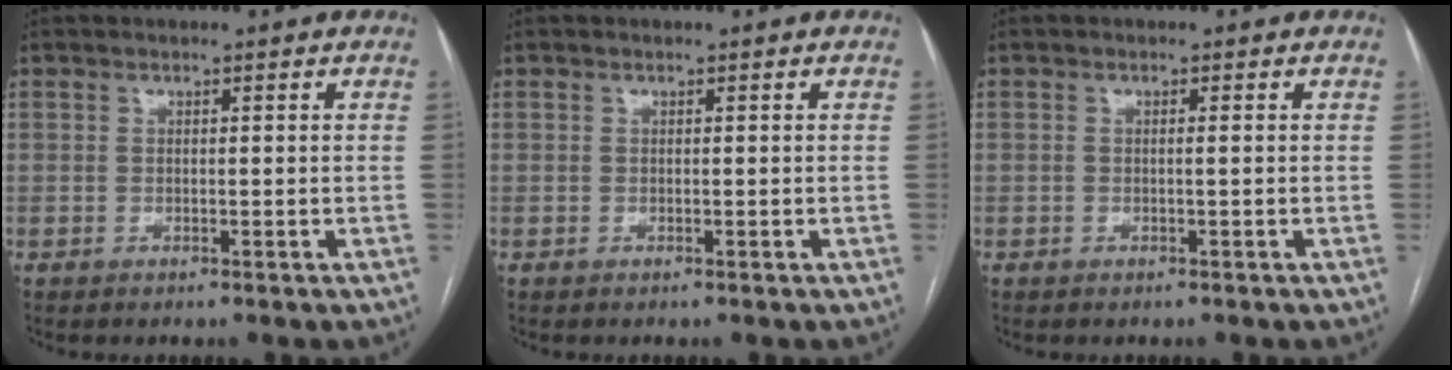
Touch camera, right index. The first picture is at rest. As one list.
[{"total": 0.0}, {"total": 0.6, "force": [0.0, -0.1, 0.6], "torque": [-0.009, 0.001, -0.001]}]